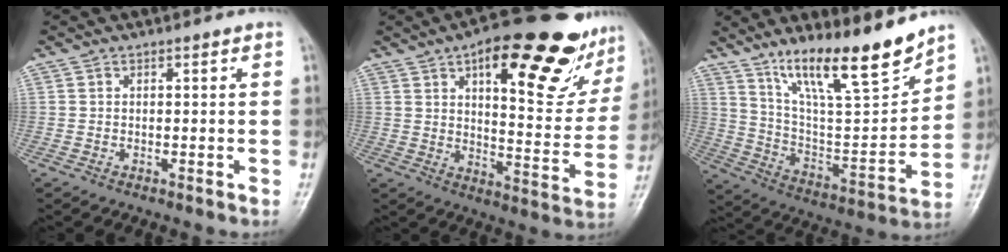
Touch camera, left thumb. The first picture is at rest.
{"total": 25.0, "force": [14.1, 8.9, 18.7], "torque": [-0.205, -0.034, 0.200]}
{"total": 18.8, "force": [14.0, 3.6, 12.0], "torque": [-0.164, -0.085, 0.248]}